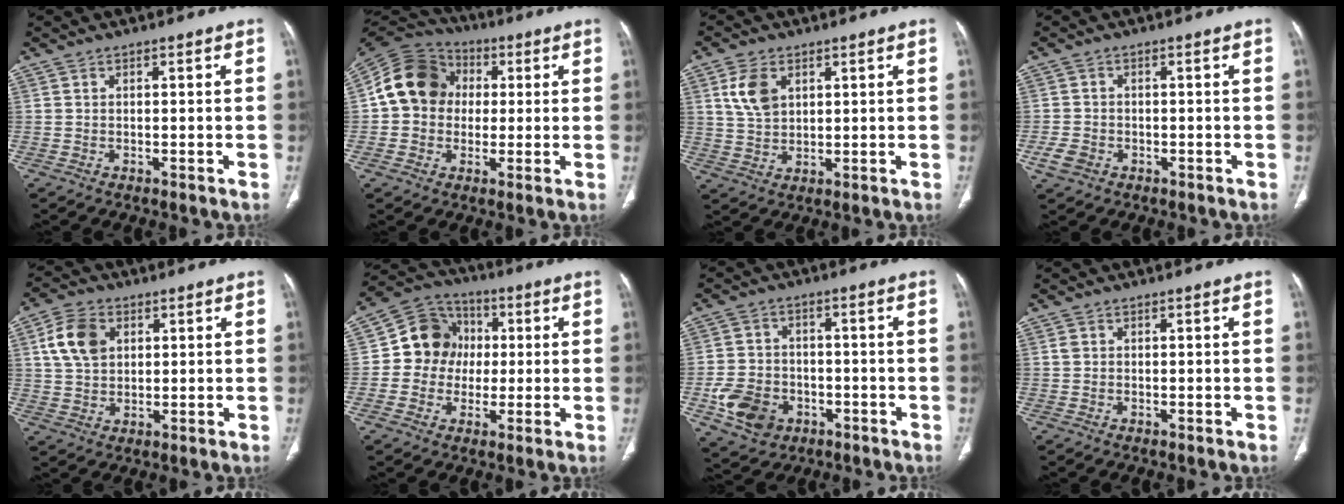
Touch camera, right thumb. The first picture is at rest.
{"total": 13.8, "force": [1.5, 11.7, 7.0], "torque": [-0.110, 0.026, 0.017]}
{"total": 6.7, "force": [2.7, 4.3, 4.4], "torque": [-0.076, -0.008, 0.058]}
{"total": 3.4, "force": [-1.4, 2.6, 1.6], "torque": [-0.031, 0.006, -0.021]}
{"total": 8.7, "force": [2.8, 6.1, 5.5], "torque": [-0.094, -0.001, 0.053]}
{"total": 11.4, "force": [0.5, 10.4, 4.6], "torque": [-0.039, 0.021, -0.002]}
{"total": 9.6, "force": [-3.5, 7.6, 4.8], "torque": [-0.073, 0.019, -0.052]}
{"total": 0.7, "force": [0.2, 0.6, 0.3], "torque": [-0.005, 0.005, 0.004]}